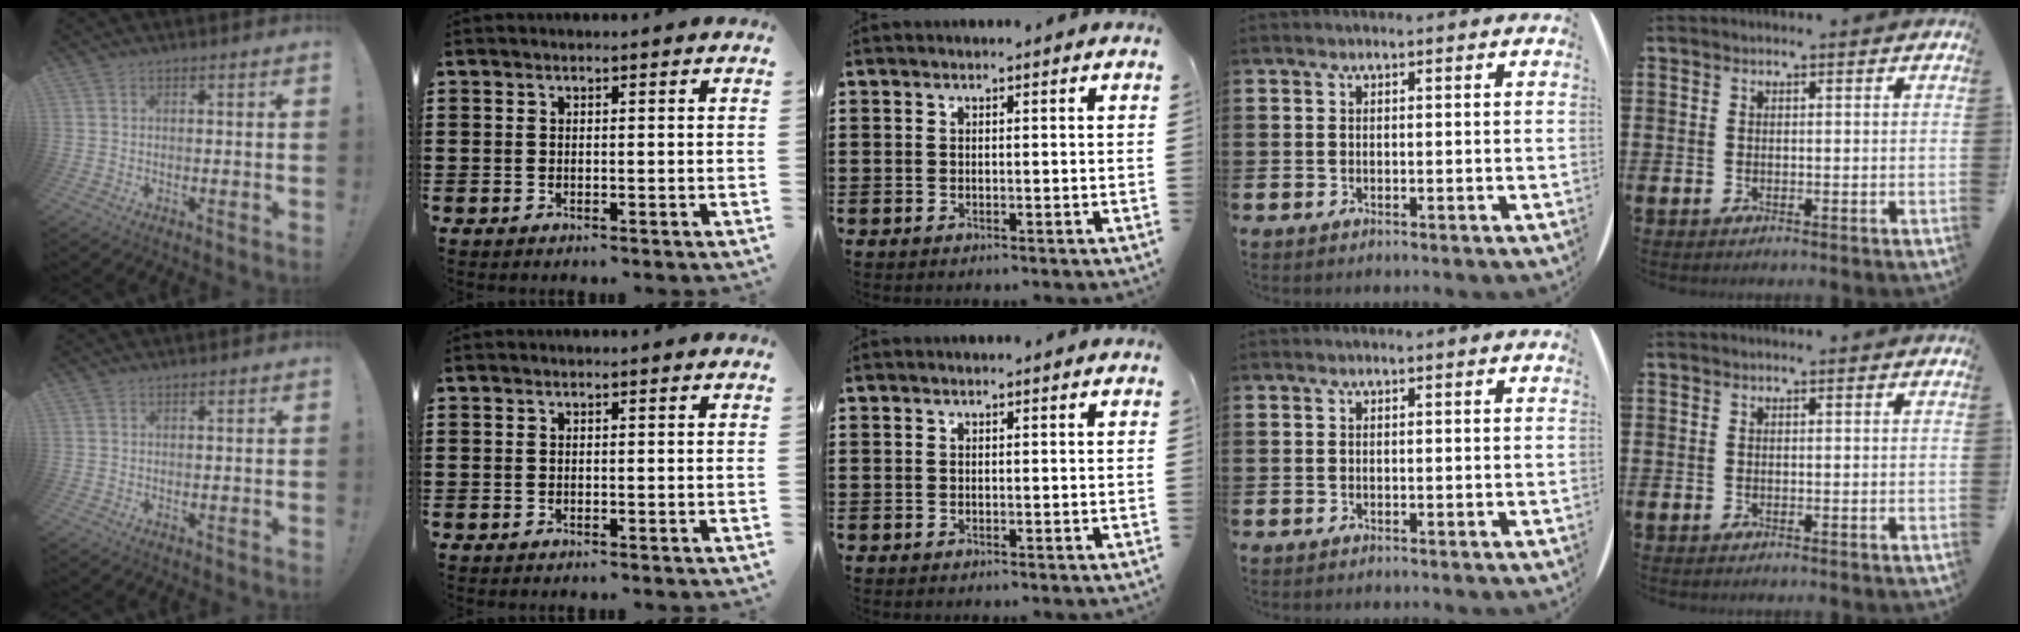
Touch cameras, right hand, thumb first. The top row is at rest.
{}